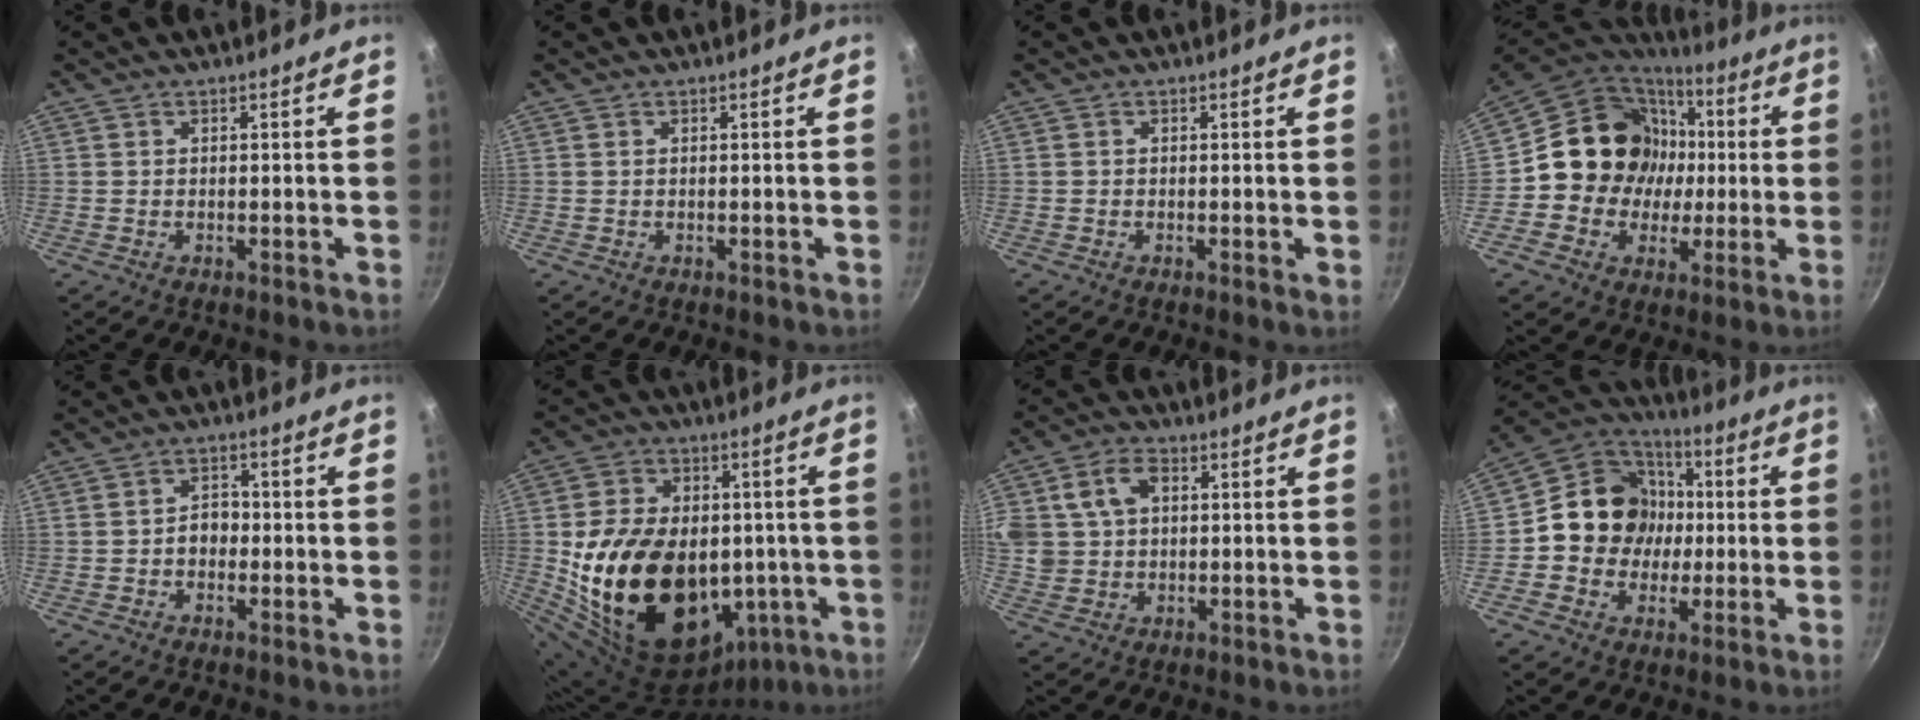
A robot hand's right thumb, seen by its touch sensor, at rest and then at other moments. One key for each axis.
{"total": 0.0}
{"total": 0.0}
{"total": 16.8, "fx": 0.9, "fy": 15.6, "fz": 6.2, "tx": -0.080, "ty": 0.025, "tz": 0.011}
{"total": 3.8, "fx": -0.8, "fy": 3.0, "fz": 2.3, "tx": -0.006, "ty": 0.016, "tz": -0.015}
{"total": 26.2, "fx": -2.5, "fy": 18.7, "fz": 18.2, "tx": -0.293, "ty": 0.023, "tz": -0.021}
{"total": 10.8, "fx": 2.7, "fy": 8.3, "fz": 6.4, "tx": -0.114, "ty": 0.009, "tz": 0.047}
{"total": 15.9, "fx": 0.1, "fy": 14.3, "fz": 6.8, "tx": -0.081, "ty": 0.026, "tz": -0.010}